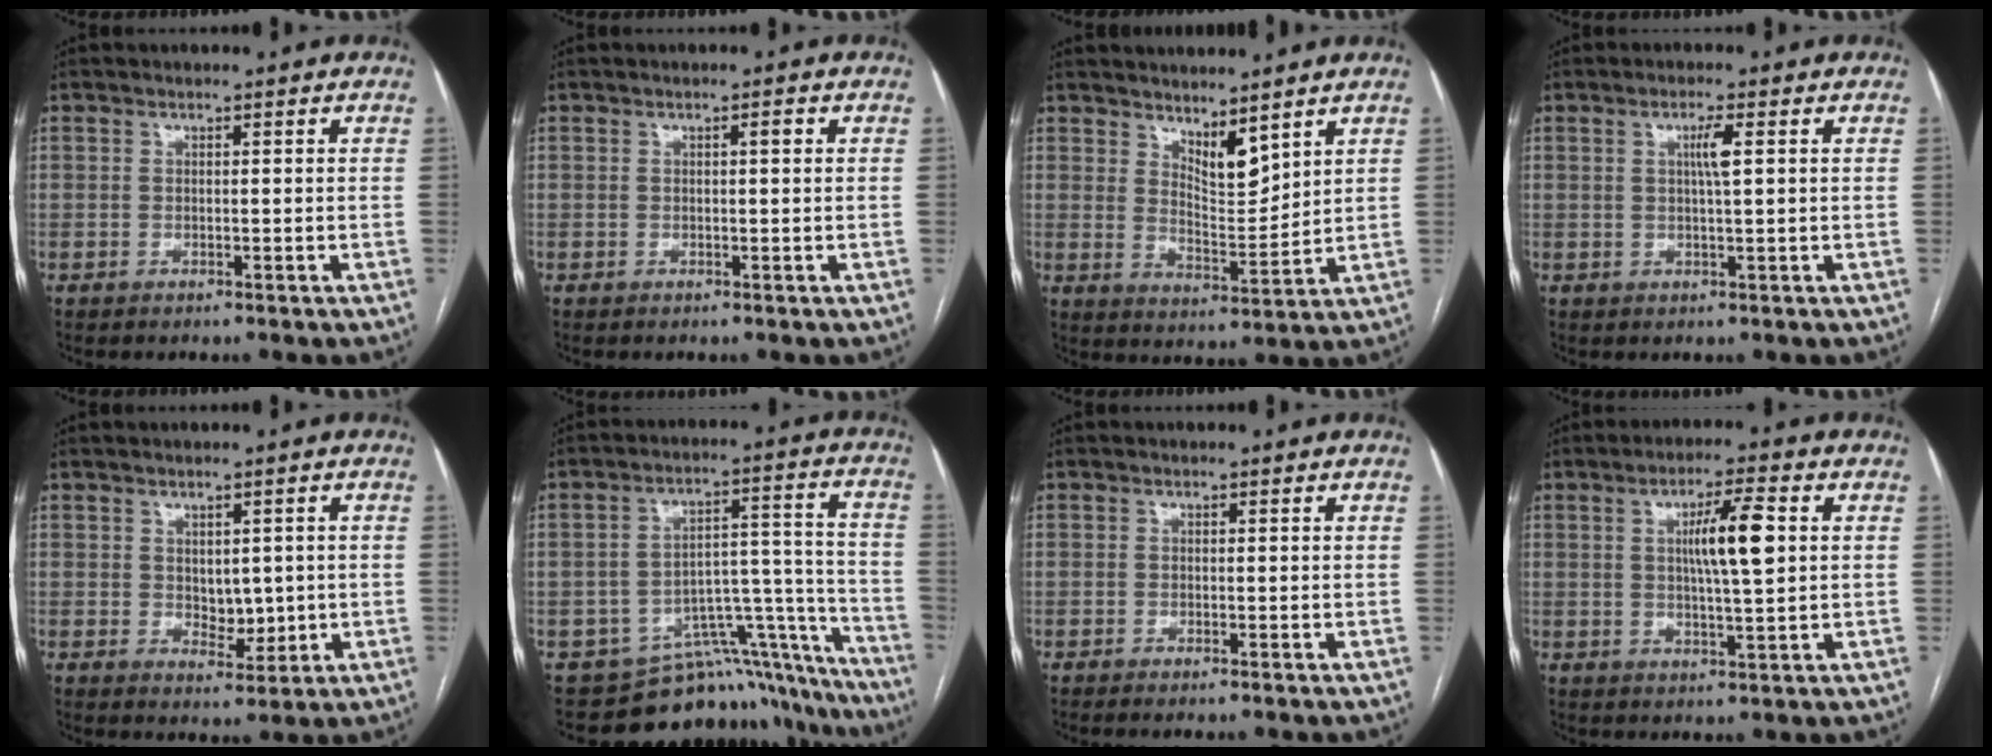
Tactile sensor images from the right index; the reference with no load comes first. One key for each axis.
{"total": 0.9, "fx": 0.2, "fy": 0.1, "fz": 0.9, "tx": -0.013, "ty": 0.003, "tz": 0.002}
{"total": 6.2, "fx": 4.8, "fy": 1.7, "fz": 3.6, "tx": -0.065, "ty": -0.015, "tz": 0.094}
{"total": 3.0, "fx": 0.8, "fy": -0.1, "fz": 2.9, "tx": -0.052, "ty": -0.001, "tz": 0.013}
{"total": 4.1, "fx": 0.3, "fy": 2.6, "fz": 3.1, "tx": -0.040, "ty": -0.002, "tz": 0.016}
{"total": 17.0, "fx": -14.8, "fy": 7.4, "fz": 3.9, "tx": -0.009, "ty": 0.092, "tz": -0.190}
{"total": 0.9, "fx": -0.8, "fy": -0.1, "fz": 0.5, "tx": -0.006, "ty": 0.000, "tz": -0.012}
{"total": 7.6, "fx": 1.5, "fy": 0.6, "fz": 7.5, "tx": -0.127, "ty": 0.004, "tz": 0.024}